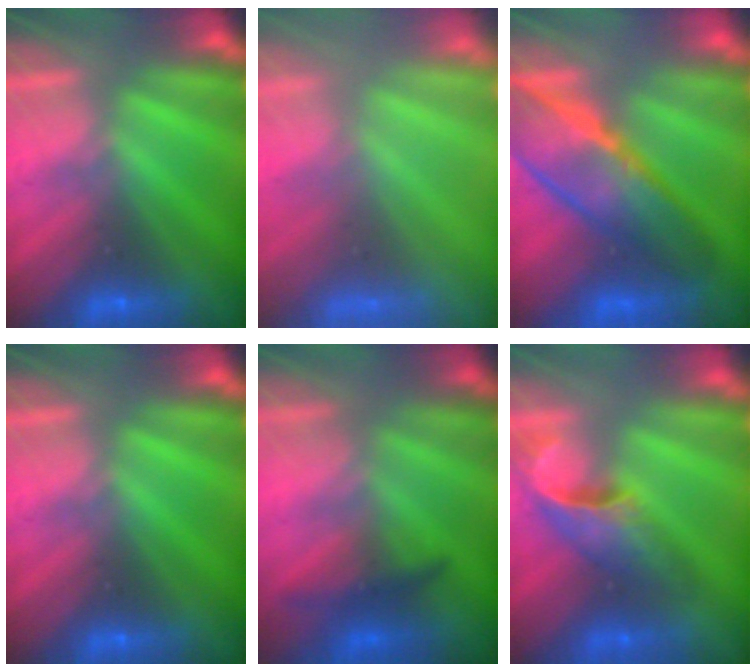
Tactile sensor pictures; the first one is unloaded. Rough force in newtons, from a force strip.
{"total": 7.7}
{"total": 7.3}
{"total": 0.0}
{"total": 1.3}
{"total": 4.6}